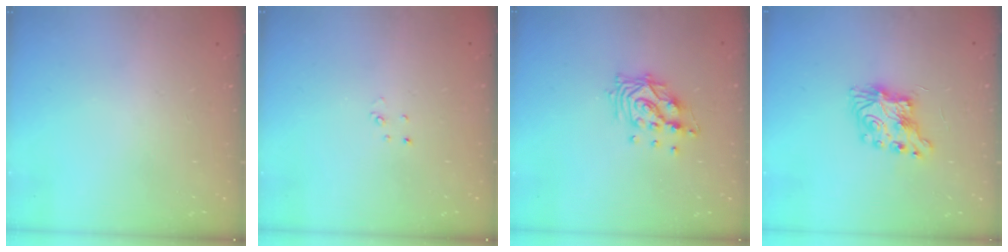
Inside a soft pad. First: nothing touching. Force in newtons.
{"total": 2.0, "press": 2.0, "slide": 0.2}
{"total": 10.8, "press": 10.8, "slide": 0.7}
{"total": 7.3, "press": 7.3, "slide": 0.1}